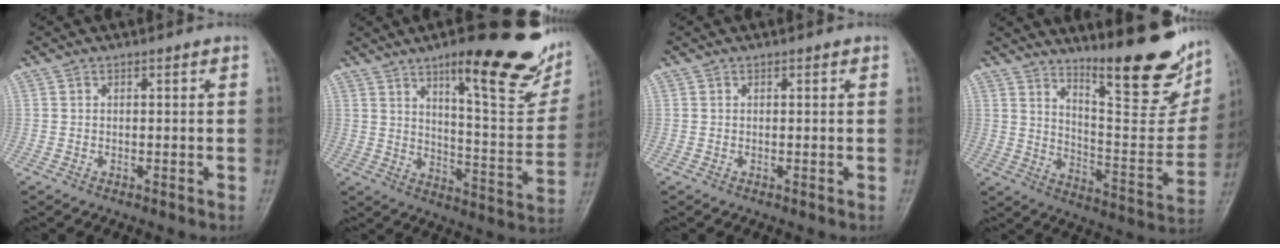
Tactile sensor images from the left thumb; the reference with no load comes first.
{"total": 23.4, "force": [13.6, 6.3, 17.9], "torque": [-0.202, -0.058, 0.199]}
{"total": 0.0}
{"total": 21.9, "force": [15.7, 5.2, 14.3], "torque": [-0.167, -0.111, 0.235]}